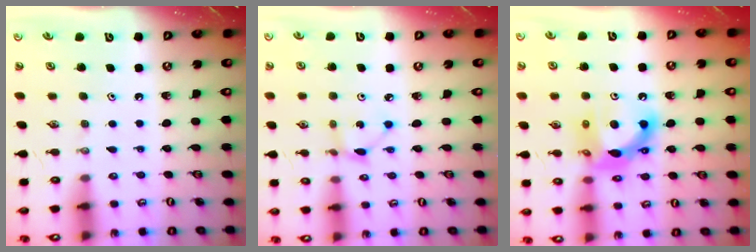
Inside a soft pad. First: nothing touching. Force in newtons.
{"total": 2.4, "press": 2.4, "slide": 0.3}
{"total": 12.9, "press": 12.9, "slide": 1.1}